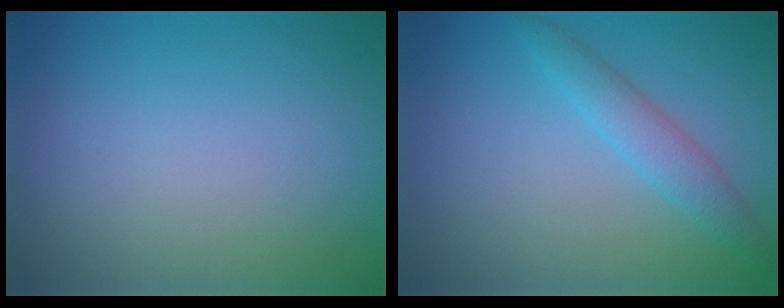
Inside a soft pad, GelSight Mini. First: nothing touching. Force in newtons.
{"total": 2.6, "press": 2.6, "slide": 0.1}